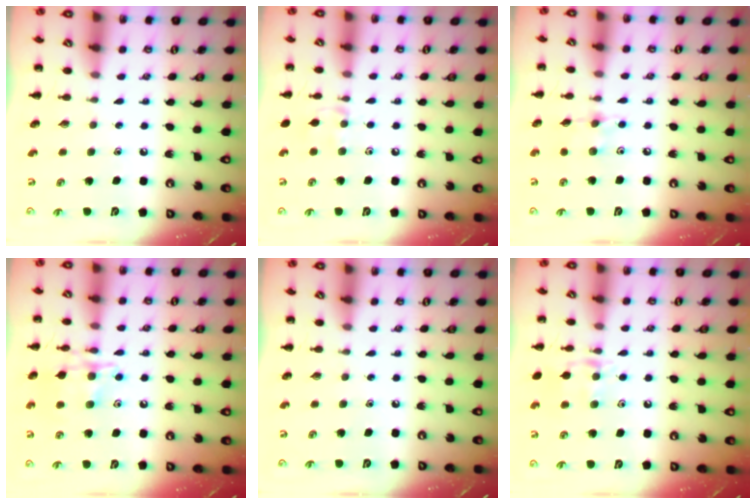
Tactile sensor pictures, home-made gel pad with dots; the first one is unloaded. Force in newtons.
{"total": 4.4, "press": 4.3, "slide": 1.0}
{"total": 5.5, "press": 5.5, "slide": 1.0}
{"total": 13.2, "press": 13.2, "slide": 0.8}
{"total": 0.0}
{"total": 10.3, "press": 10.2, "slide": 0.7}